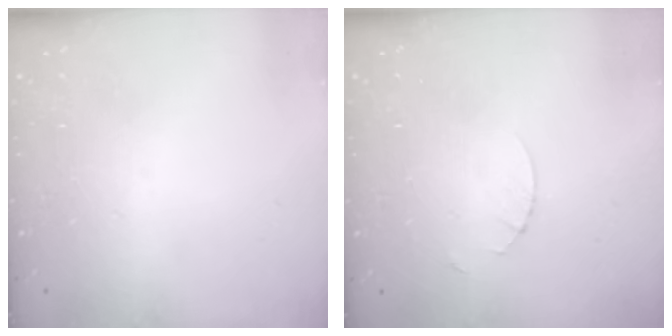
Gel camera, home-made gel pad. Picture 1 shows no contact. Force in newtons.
{"total": 2.7, "press": 2.7, "slide": 0.3}